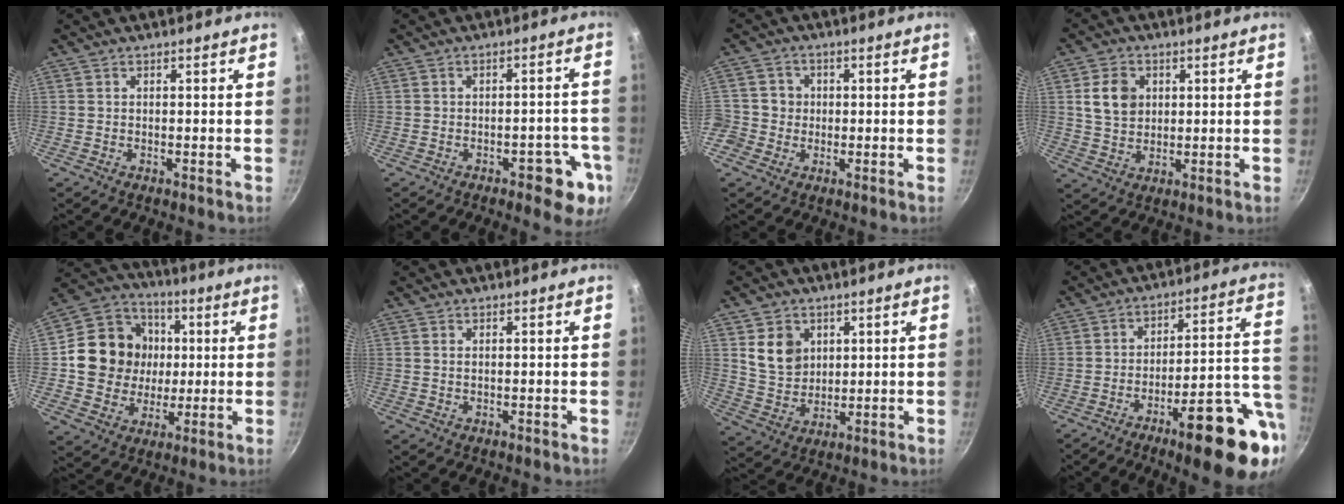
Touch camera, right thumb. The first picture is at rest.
{"total": 8.6, "force": [-3.8, 4.2, 6.5], "torque": [-0.038, 0.028, -0.040]}
{"total": 5.8, "force": [-0.8, 5.6, 1.2], "torque": [0.007, 0.013, -0.024]}
{"total": 7.5, "force": [1.8, 5.9, 4.3], "torque": [-0.059, -0.002, 0.034]}
{"total": 16.9, "force": [1.5, 15.2, 7.2], "torque": [-0.103, 0.017, 0.024]}
{"total": 0.7, "force": [0.2, 0.4, 0.5], "torque": [-0.009, 0.000, 0.004]}
{"total": 8.6, "force": [2.9, 6.9, 4.3], "torque": [-0.053, -0.018, 0.063]}
{"total": 19.8, "force": [-7.1, 4.9, 17.8], "torque": [-0.216, 0.030, -0.098]}